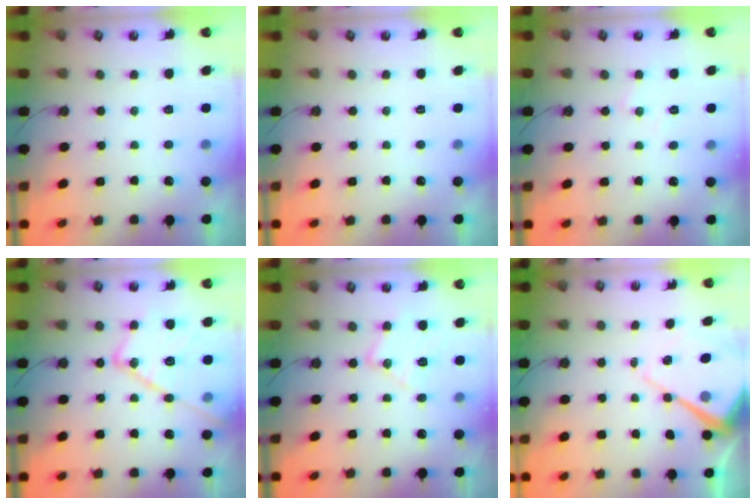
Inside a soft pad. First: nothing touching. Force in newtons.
{"total": 0.0}
{"total": 5.2, "press": 5.2, "slide": 0.9}
{"total": 19.8, "press": 19.7, "slide": 1.7}
{"total": 12.2, "press": 12.2, "slide": 0.8}
{"total": 12.7, "press": 12.7, "slide": 1.0}